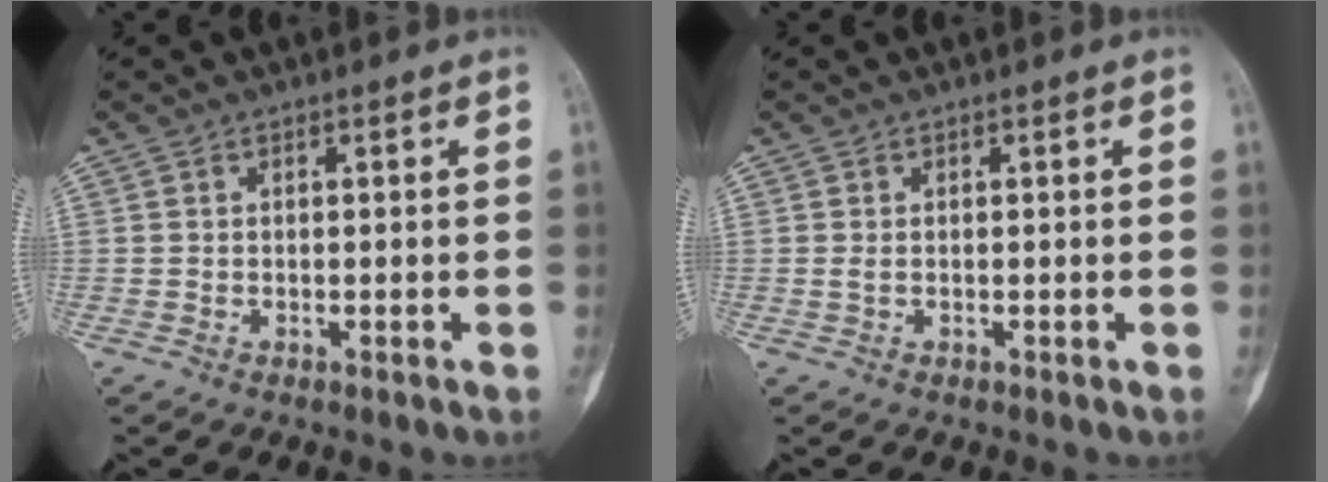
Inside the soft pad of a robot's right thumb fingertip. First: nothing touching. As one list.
[{"total": 0.7, "force": [0.1, 0.3, 0.6], "torque": [-0.018, 0.002, 0.004]}]